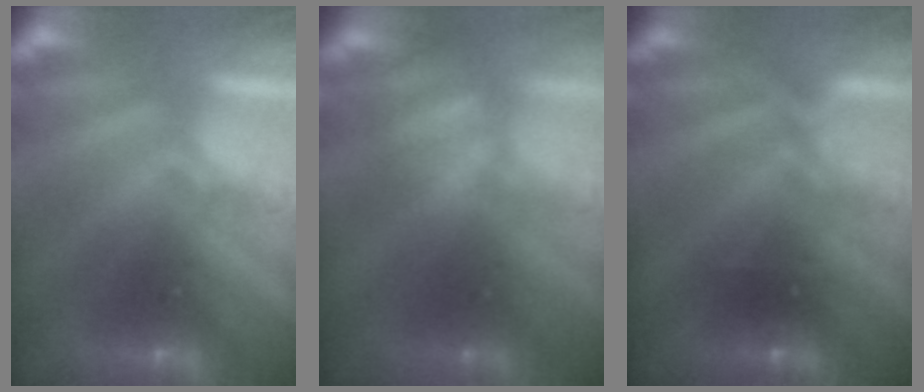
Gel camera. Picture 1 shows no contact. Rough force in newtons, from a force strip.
{"total": 2.4}
{"total": 3.3}